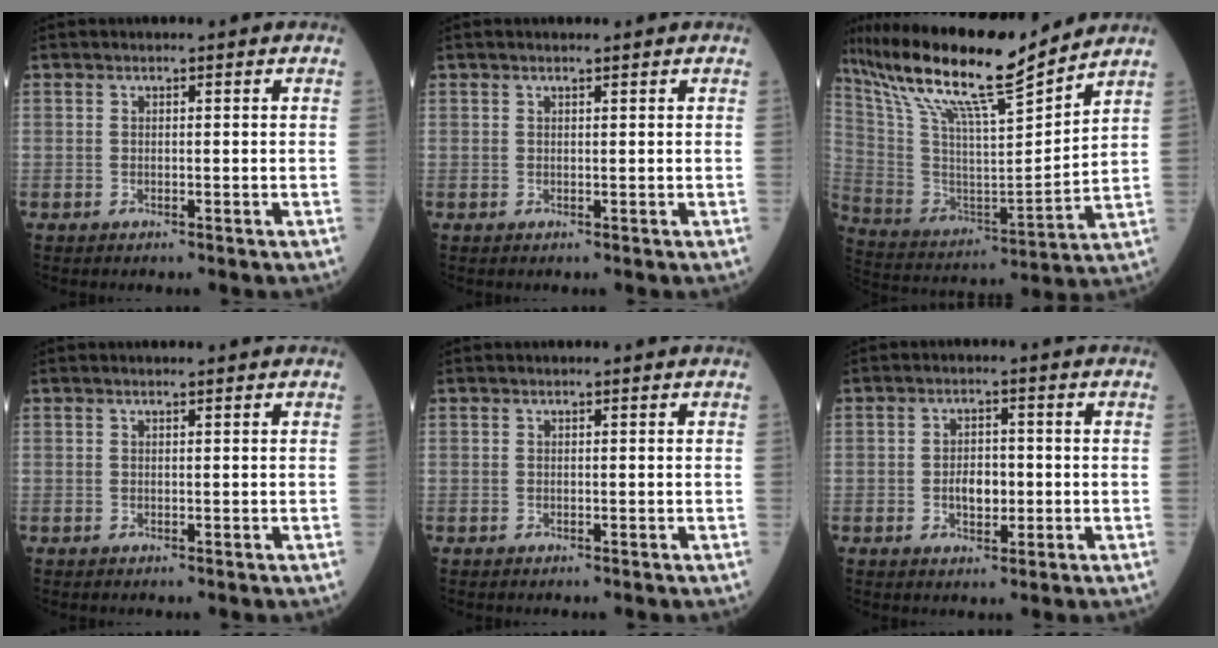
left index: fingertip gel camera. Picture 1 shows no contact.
{"total": 1.2, "force": [0.9, -0.1, 0.7], "torque": [-0.014, 0.009, 0.017]}
{"total": 20.9, "force": [16.8, 1.4, 12.3], "torque": [-0.232, 0.009, 0.305]}
{"total": 0.6, "force": [0.5, -0.1, 0.4], "torque": [-0.009, 0.004, 0.011]}
{"total": 0.0}
{"total": 3.9, "force": [-0.6, 2.2, 3.1], "torque": [-0.054, 0.004, -0.009]}